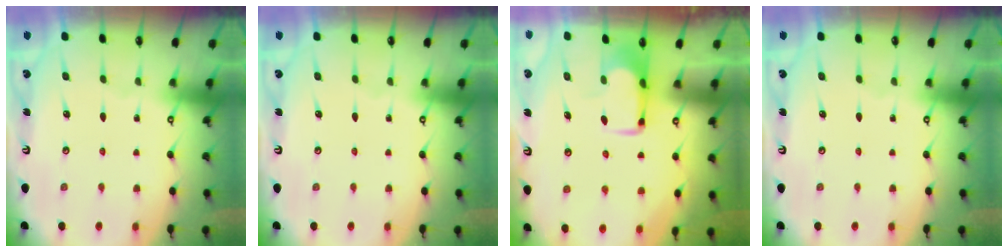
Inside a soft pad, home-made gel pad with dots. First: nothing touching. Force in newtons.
{"total": 0.0}
{"total": 2.0, "press": 2.0, "slide": 0.4}
{"total": 0.0}